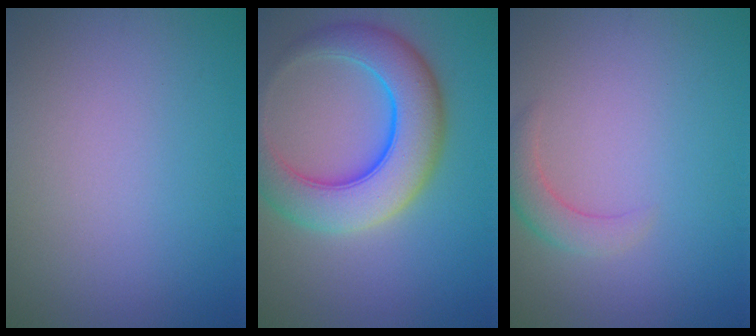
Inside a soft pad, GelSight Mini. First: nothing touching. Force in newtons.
{"total": 8.4, "press": 8.4, "slide": 0.2}
{"total": 2.2, "press": 2.1, "slide": 0.2}